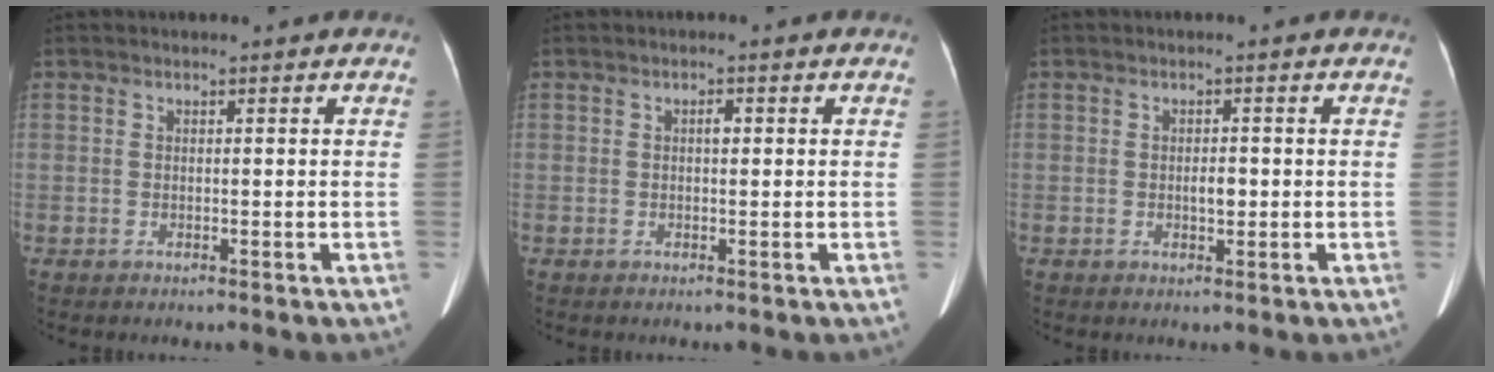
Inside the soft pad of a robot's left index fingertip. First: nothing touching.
{"total": 1.0, "force": [0.1, 0.5, 0.9], "torque": [-0.015, 0.002, 0.002]}
{"total": 1.6, "force": [-0.4, 0.7, 1.4], "torque": [-0.027, -0.002, -0.007]}